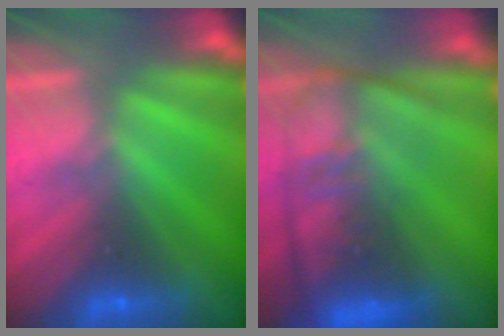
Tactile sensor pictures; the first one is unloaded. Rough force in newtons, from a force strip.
{"total": 8.0}